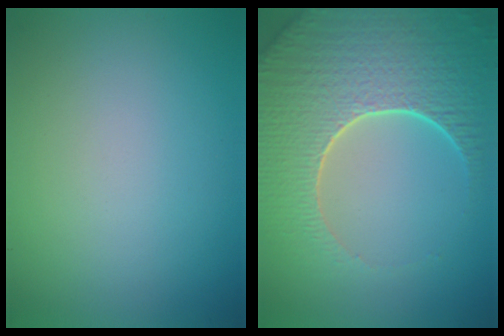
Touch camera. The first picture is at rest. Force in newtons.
{"total": 8.6, "press": 6.4, "slide": 5.7}